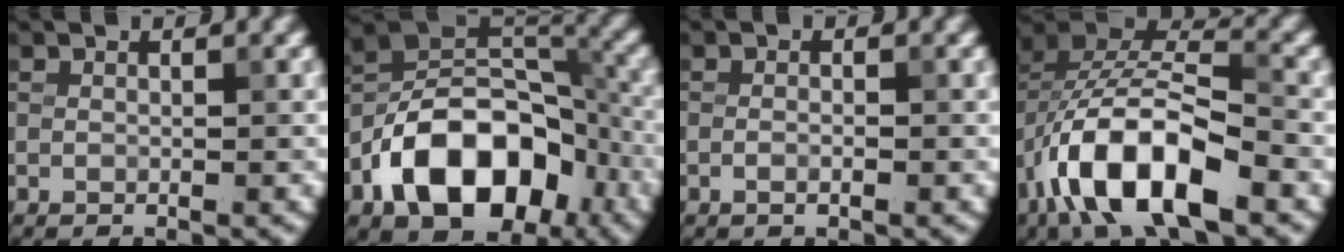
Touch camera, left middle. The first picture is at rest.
{"total": 12.9, "force": [-5.8, 7.9, 8.3], "torque": [-0.134, 0.005, -0.110]}
{"total": 1.0, "force": [-0.4, 0.3, 0.8], "torque": [-0.015, -0.001, -0.009]}
{"total": 11.2, "force": [-5.0, 5.0, 8.7], "torque": [-0.161, 0.009, -0.094]}